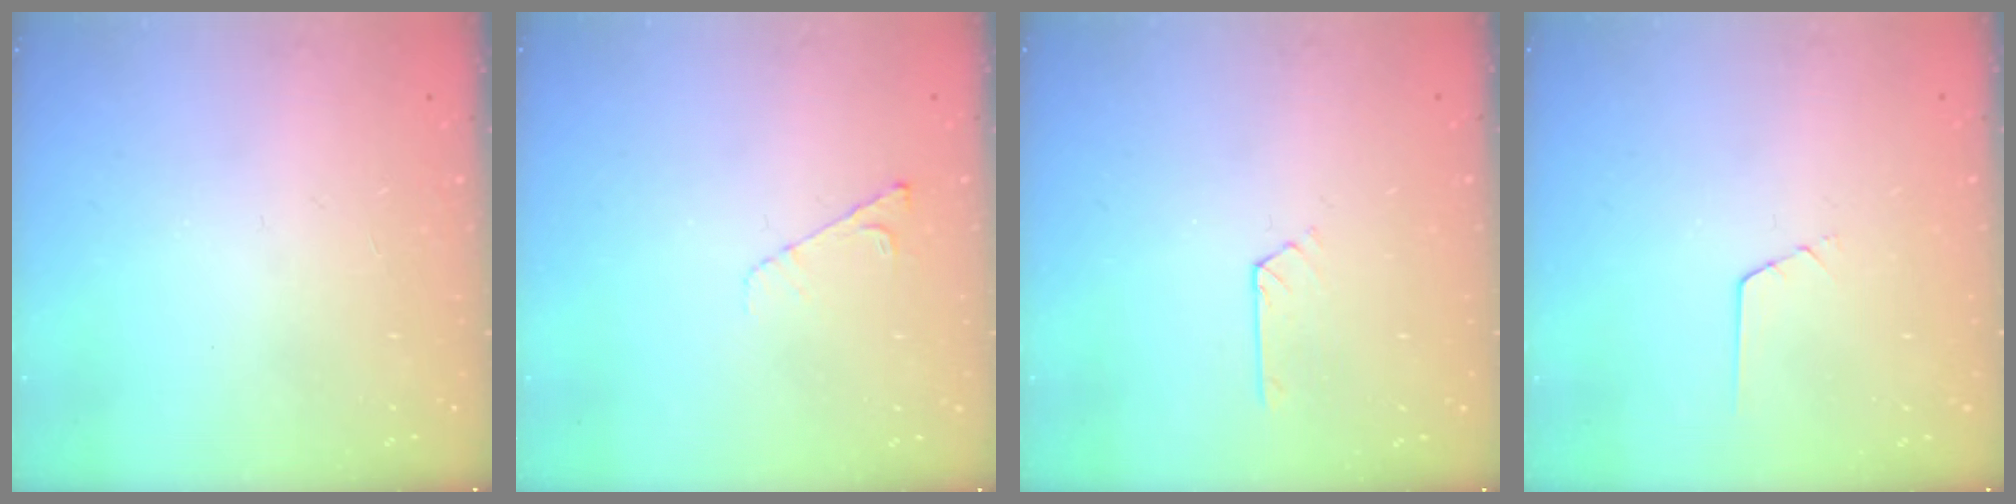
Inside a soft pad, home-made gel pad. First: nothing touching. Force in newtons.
{"total": 4.5, "press": 4.4, "slide": 0.7}
{"total": 2.1, "press": 2.0, "slide": 0.3}
{"total": 0.6, "press": 0.5, "slide": 0.2}